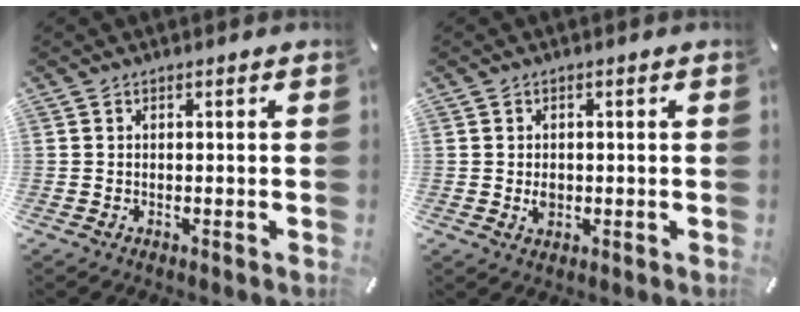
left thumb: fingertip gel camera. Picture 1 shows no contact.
{"total": 2.3, "force": [-0.1, 2.0, 1.3], "torque": [-0.017, 0.000, -0.004]}